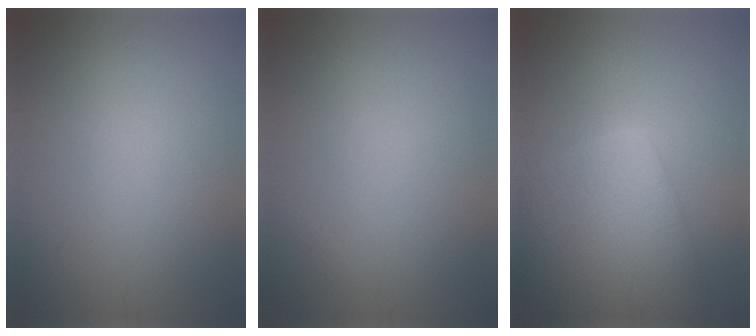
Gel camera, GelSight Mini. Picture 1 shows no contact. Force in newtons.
{"total": 0.0}
{"total": 9.6, "press": 9.6, "slide": 0.6}